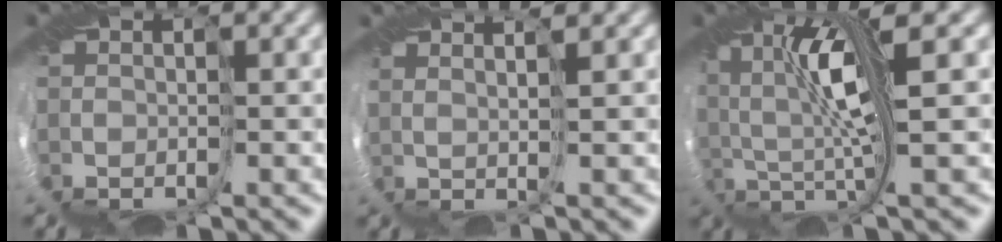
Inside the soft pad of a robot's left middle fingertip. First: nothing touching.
{"total": 4.5, "force": [3.1, 0.9, 3.1], "torque": [-0.022, 0.043, 0.019]}
{"total": 6.7, "force": [1.5, 0.6, 6.5], "torque": [-0.136, 0.013, 0.025]}